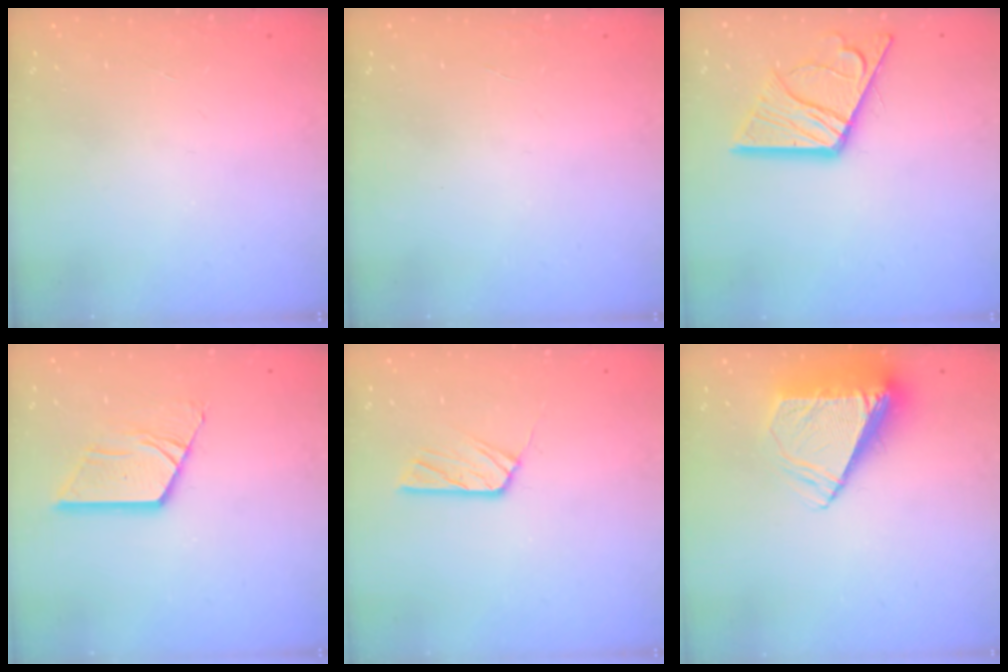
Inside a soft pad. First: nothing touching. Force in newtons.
{"total": 0.0}
{"total": 15.9, "press": 15.8, "slide": 1.6}
{"total": 11.7, "press": 11.7, "slide": 1.2}
{"total": 5.8, "press": 5.8, "slide": 0.3}
{"total": 9.9, "press": 9.8, "slide": 1.2}